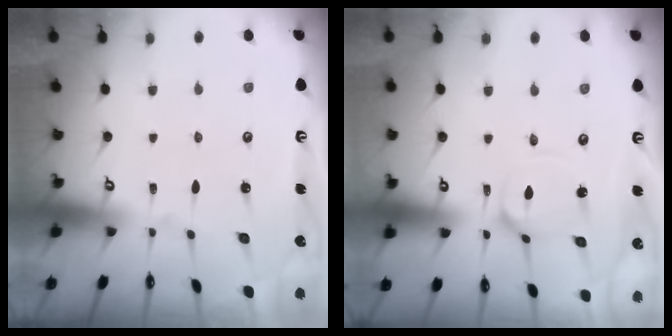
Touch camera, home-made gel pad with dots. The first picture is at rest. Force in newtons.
{"total": 5.4, "press": 5.4, "slide": 0.4}